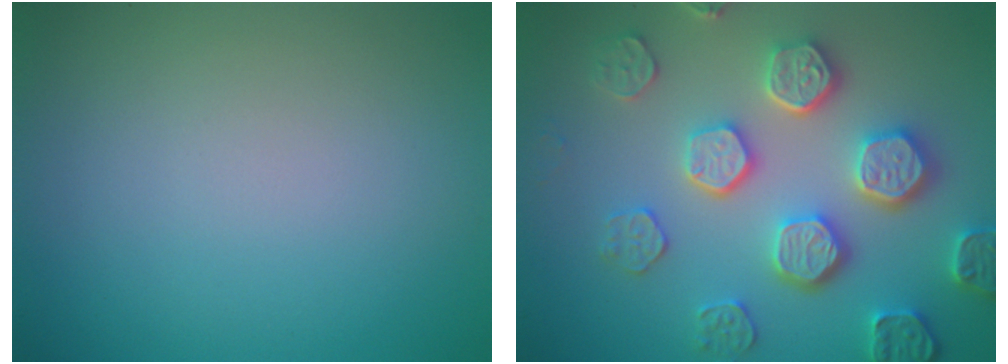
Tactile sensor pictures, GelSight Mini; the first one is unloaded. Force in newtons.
{"total": 5.7, "press": 5.3, "slide": 1.9}